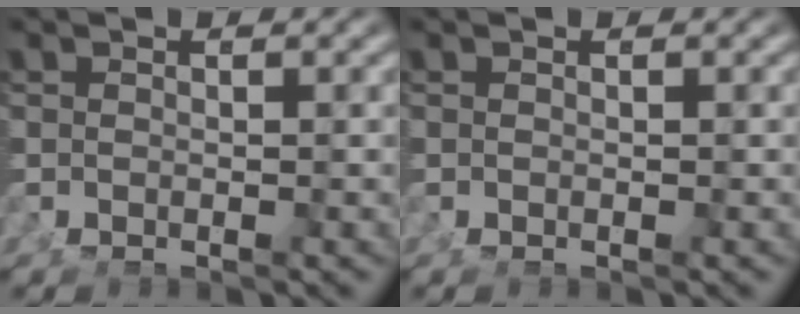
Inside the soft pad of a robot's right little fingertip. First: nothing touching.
{"total": 0.0}